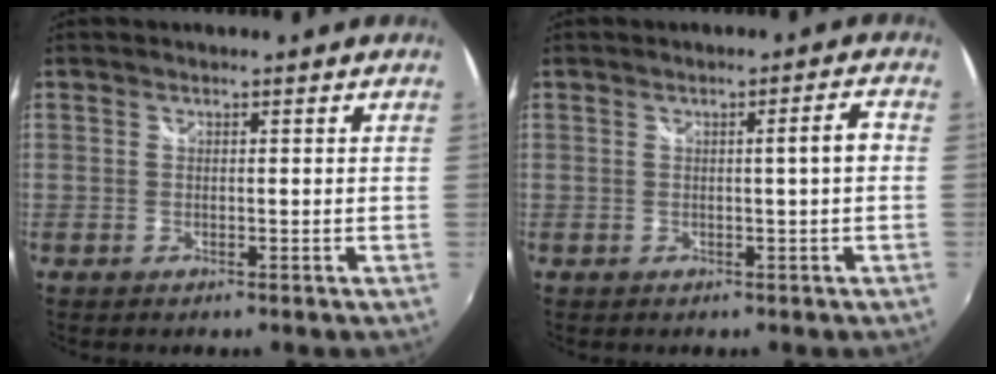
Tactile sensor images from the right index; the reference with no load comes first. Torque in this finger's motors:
{"motor_torque": [0.61, -0.17, 0.04, 0.05]}